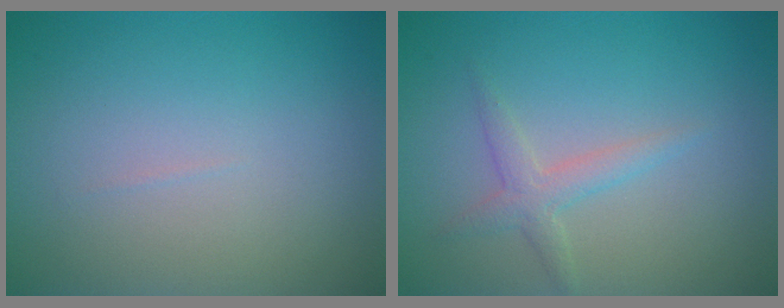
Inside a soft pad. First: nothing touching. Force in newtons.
{"total": 1.9, "press": 1.9, "slide": 0.0}